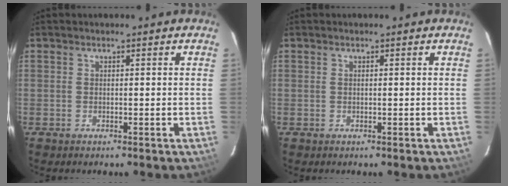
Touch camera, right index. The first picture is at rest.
{"total": 0.0}